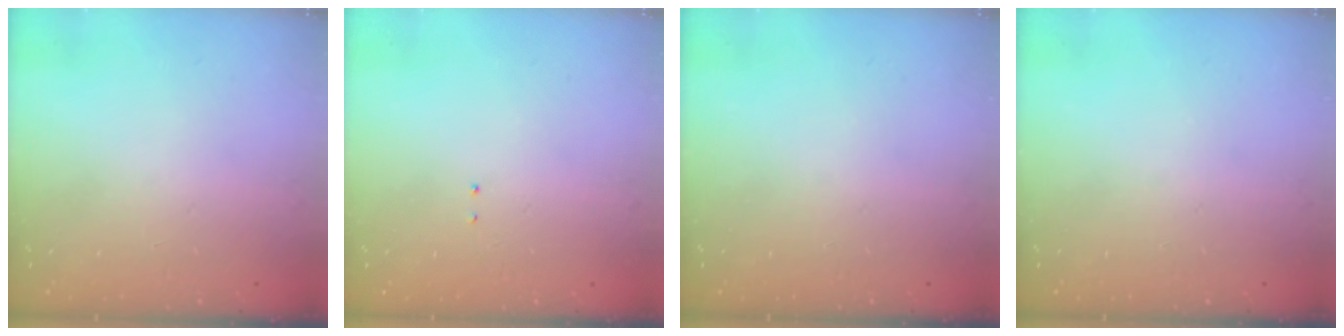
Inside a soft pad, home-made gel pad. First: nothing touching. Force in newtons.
{"total": 1.3, "press": 1.2, "slide": 0.6}
{"total": 0.0}
{"total": 0.0}